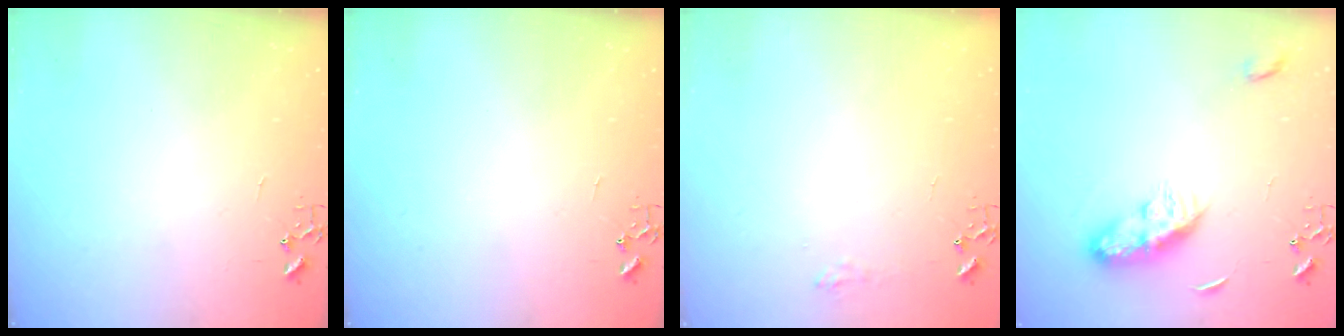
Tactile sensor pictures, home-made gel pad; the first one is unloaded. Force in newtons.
{"total": 0.0}
{"total": 7.3, "press": 7.3, "slide": 0.6}
{"total": 8.5, "press": 8.4, "slide": 0.3}